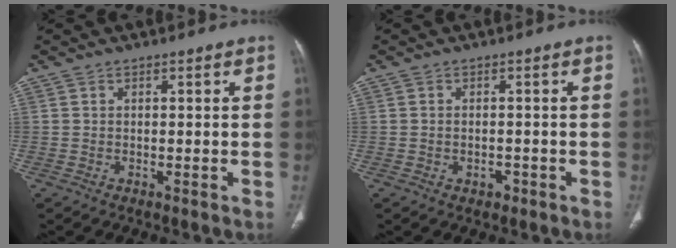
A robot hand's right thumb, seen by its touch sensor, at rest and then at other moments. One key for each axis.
{"total": 1.6, "fx": -0.8, "fy": 1.2, "fz": 0.8, "tx": -0.007, "ty": 0.009, "tz": -0.007}